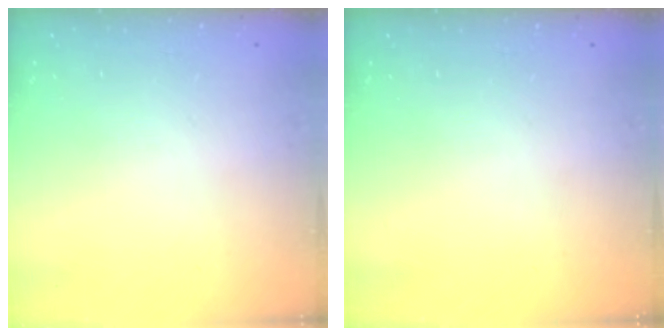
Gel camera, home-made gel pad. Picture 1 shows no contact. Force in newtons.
{"total": 0.0}